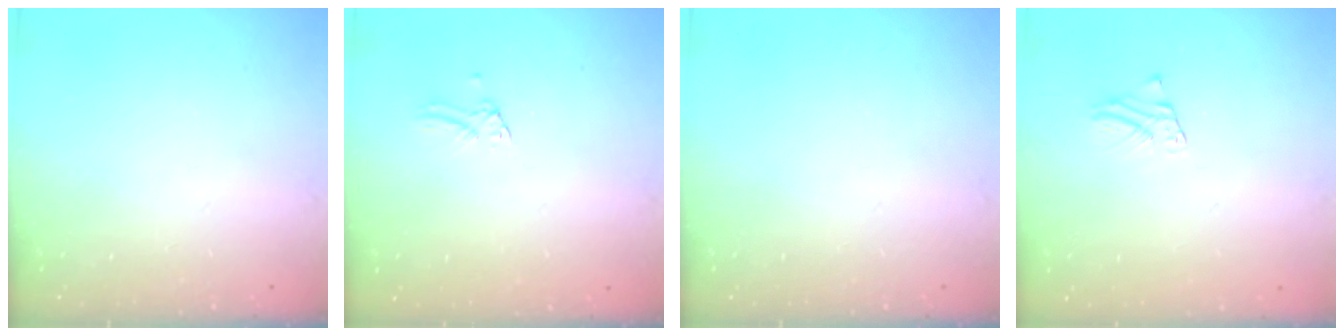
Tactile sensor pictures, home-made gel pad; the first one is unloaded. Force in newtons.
{"total": 0.0}
{"total": 0.0}
{"total": 1.9, "press": 1.9, "slide": 0.1}